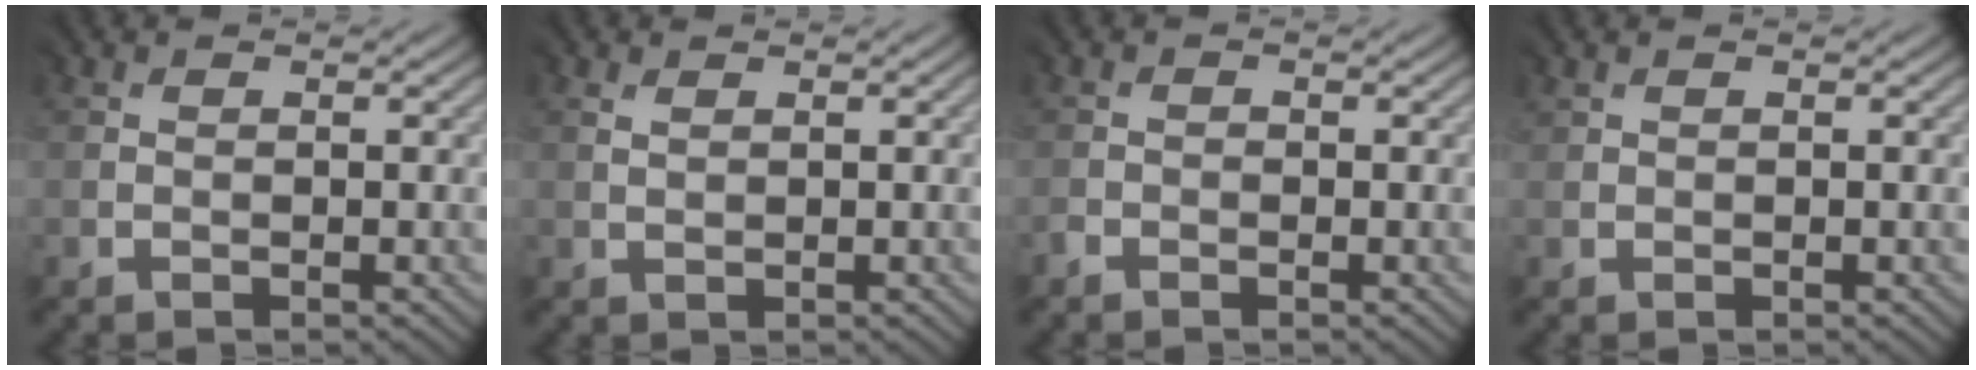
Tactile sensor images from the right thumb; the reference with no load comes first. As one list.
[{"total": 0.9, "force": [0.8, 0.2, 0.4], "torque": [-0.017, 0.002, 0.015]}, {"total": 0.8, "force": [-0.8, 0.1, -0.1], "torque": [-0.006, -0.004, -0.018]}, {"total": 1.1, "force": [0.7, 0.4, 0.8], "torque": [-0.012, 0.003, 0.011]}]